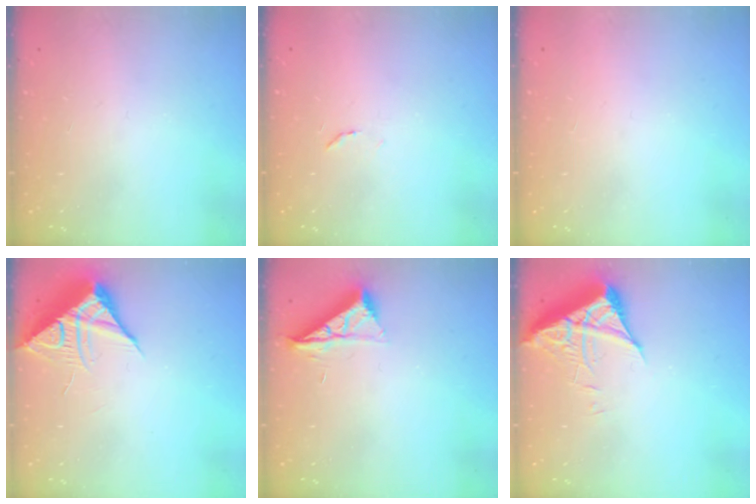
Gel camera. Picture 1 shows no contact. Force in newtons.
{"total": 5.9, "press": 5.9, "slide": 0.4}
{"total": 1.5, "press": 1.5, "slide": 0.1}
{"total": 9.7, "press": 9.7, "slide": 0.5}
{"total": 7.7, "press": 7.7, "slide": 0.3}
{"total": 6.1, "press": 6.1, "slide": 0.7}